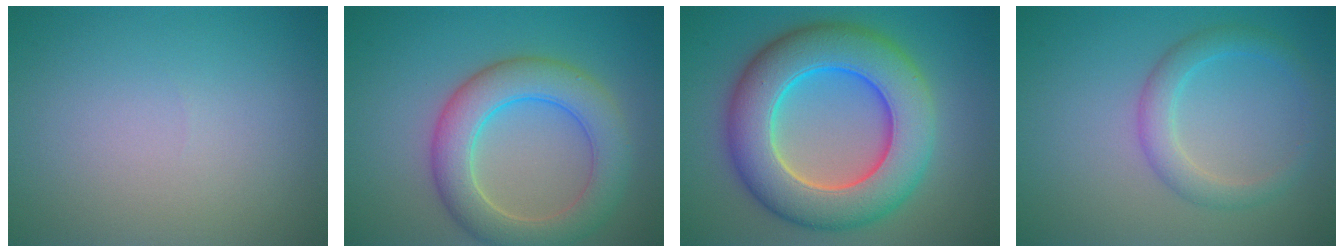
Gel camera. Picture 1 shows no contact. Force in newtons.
{"total": 6.5, "press": 6.5, "slide": 0.3}
{"total": 11.3, "press": 11.3, "slide": 0.3}
{"total": 2.7, "press": 2.7, "slide": 0.1}